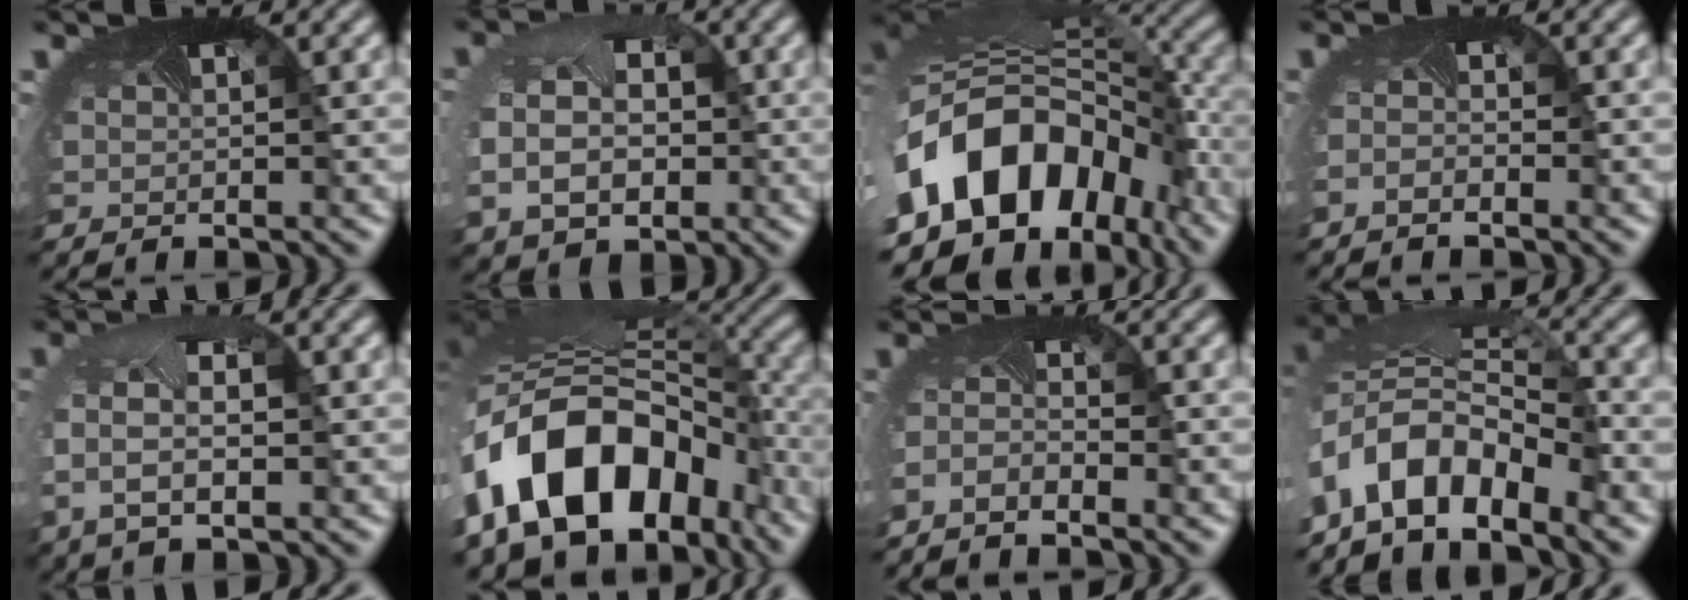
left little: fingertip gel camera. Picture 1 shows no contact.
{"total": 7.9, "force": [-0.4, 6.3, 4.8], "torque": [-0.098, -0.022, 0.008]}
{"total": 16.0, "force": [-5.6, 11.1, 10.2], "torque": [-0.224, -0.048, -0.071]}
{"total": 0.9, "force": [-0.9, 0.0, 0.0], "torque": [-0.021, -0.011, -0.017]}
{"total": 5.0, "force": [0.1, 3.1, 3.9], "torque": [-0.102, -0.007, 0.003]}
{"total": 15.5, "force": [-6.4, 10.2, 9.8], "torque": [-0.194, -0.032, -0.095]}
{"total": 1.8, "force": [-1.8, 0.0, 0.0], "torque": [-0.025, -0.012, -0.041]}
{"total": 8.6, "force": [-4.8, 4.5, 5.6], "torque": [-0.123, -0.007, -0.091]}